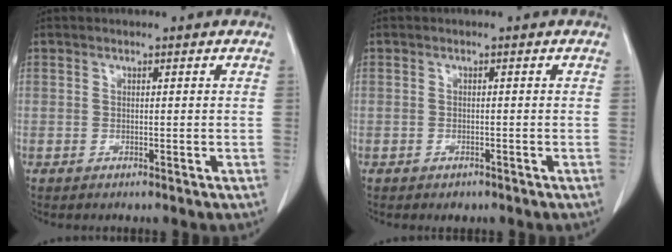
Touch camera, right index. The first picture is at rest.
{"total": 1.2, "force": [-0.8, 0.7, 0.4], "torque": [-0.011, 0.000, -0.008]}